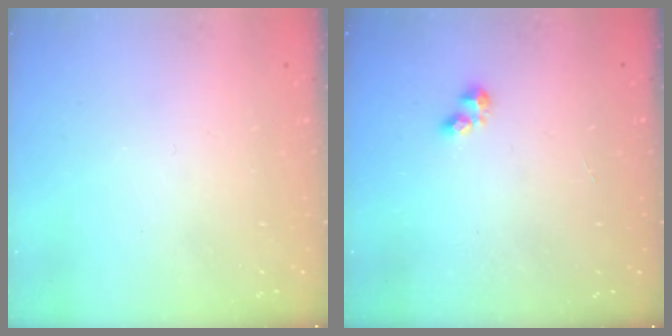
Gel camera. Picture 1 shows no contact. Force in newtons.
{"total": 3.4, "press": 3.3, "slide": 0.5}